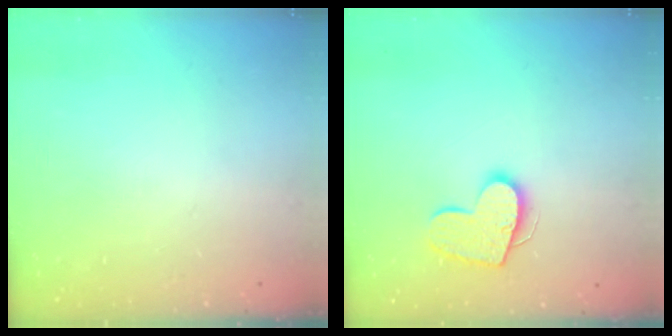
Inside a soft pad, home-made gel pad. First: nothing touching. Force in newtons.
{"total": 12.4, "press": 12.4, "slide": 0.7}